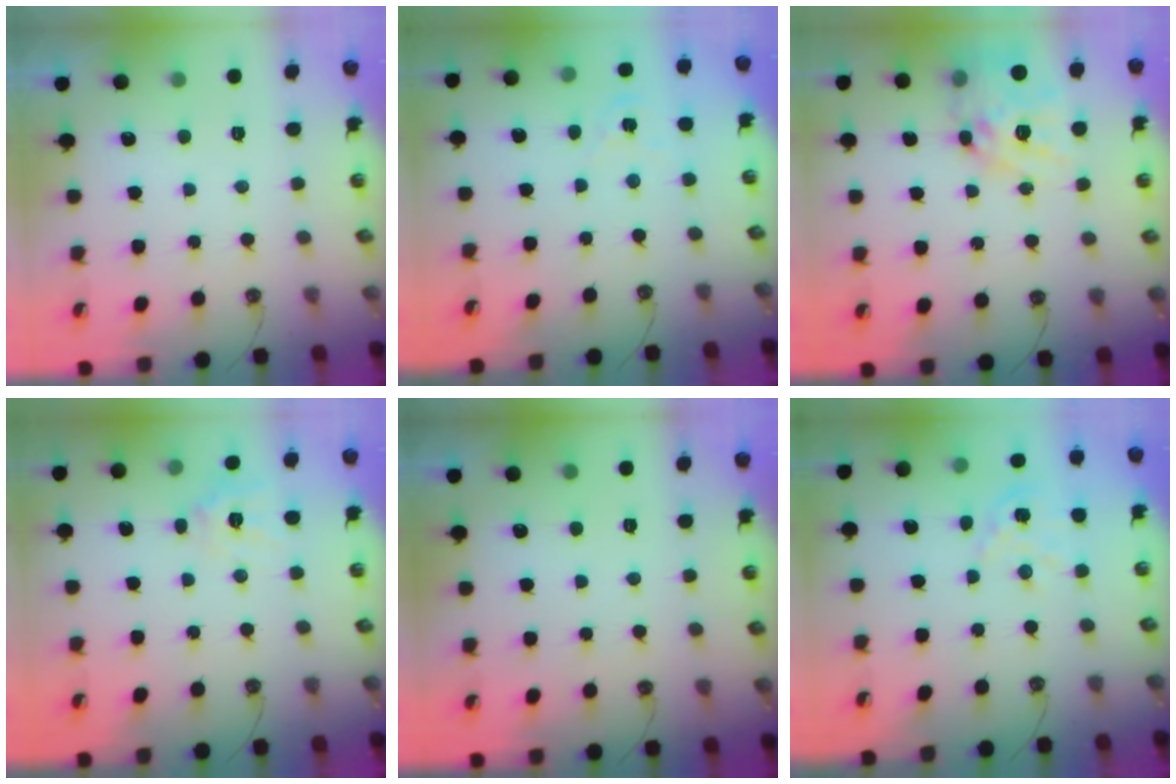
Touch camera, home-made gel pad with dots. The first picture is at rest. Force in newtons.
{"total": 1.8, "press": 1.8, "slide": 0.3}
{"total": 15.1, "press": 15.1, "slide": 1.4}
{"total": 9.5, "press": 9.5, "slide": 0.9}
{"total": 0.0}
{"total": 3.8, "press": 3.8, "slide": 0.4}